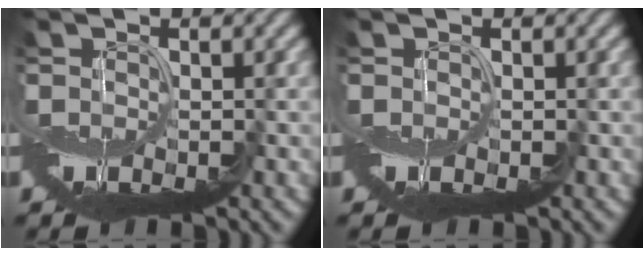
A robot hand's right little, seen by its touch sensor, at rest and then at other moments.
{"total": 0.0}